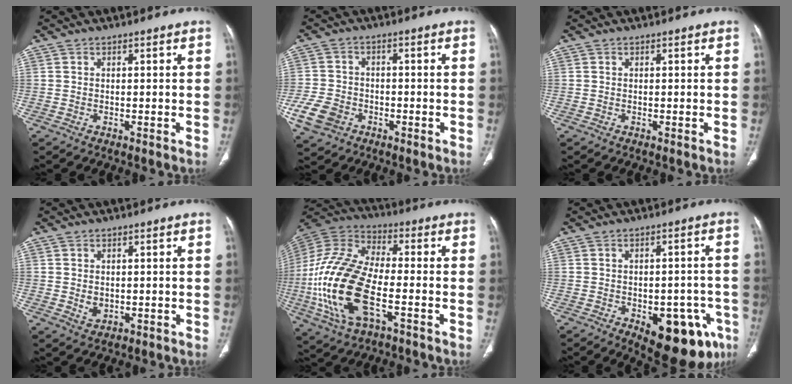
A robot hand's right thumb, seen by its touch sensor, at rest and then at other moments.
{"total": 7.7, "force": [-3.3, 5.9, 3.6], "torque": [-0.071, 0.016, -0.055]}
{"total": 0.0}
{"total": 2.7, "force": [-0.1, 2.1, 1.7], "torque": [-0.023, -0.003, 0.007]}
{"total": 22.6, "force": [-5.8, 10.6, 19.1], "torque": [-0.419, 0.013, -0.105]}
{"total": 15.5, "force": [-6.6, 7.7, 11.7], "torque": [-0.106, 0.023, -0.071]}